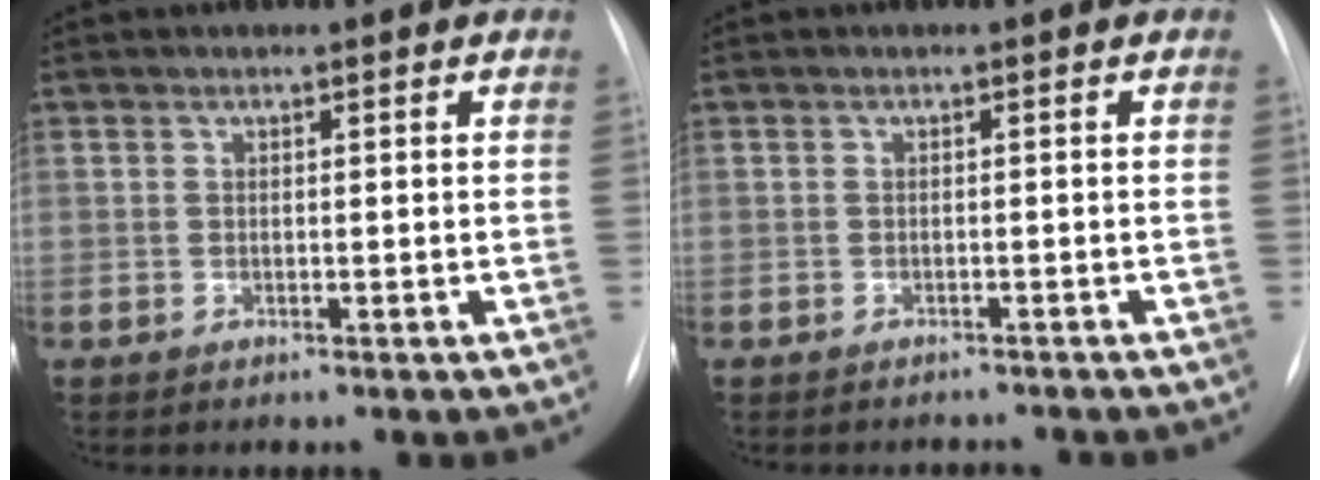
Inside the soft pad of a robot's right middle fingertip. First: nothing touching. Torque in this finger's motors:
{"motor_torque": [0.04, -0.05, -0.03, -0.01]}